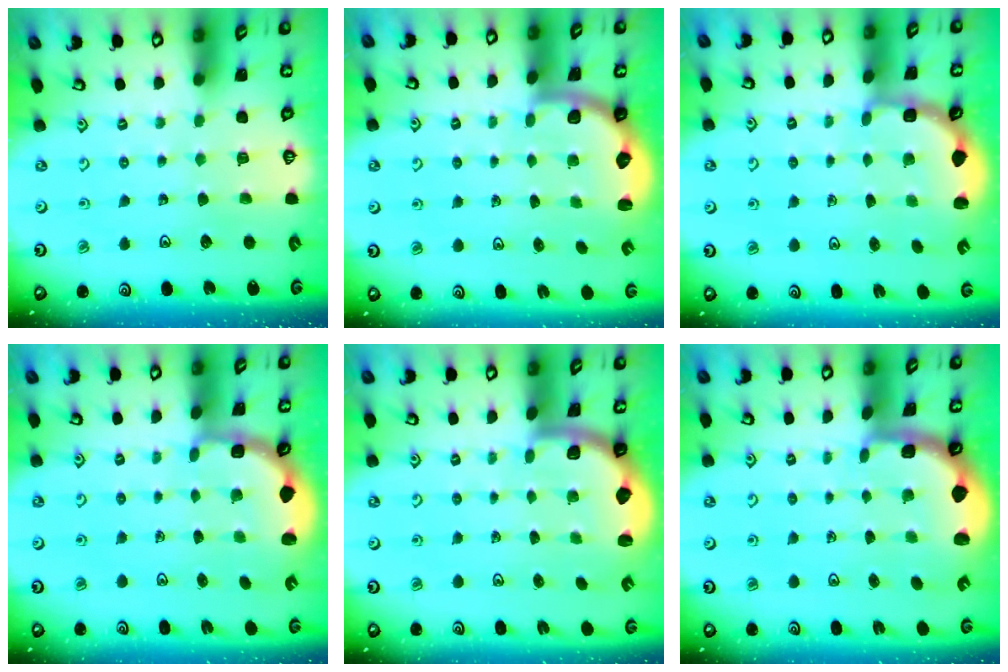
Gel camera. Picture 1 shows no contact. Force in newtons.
{"total": 2.2, "press": 2.0, "slide": 0.8}
{"total": 2.8, "press": 2.5, "slide": 1.4}
{"total": 2.8, "press": 2.3, "slide": 1.7}
{"total": 2.0, "press": 2.0, "slide": 0.5}
{"total": 2.3, "press": 2.0, "slide": 1.0}